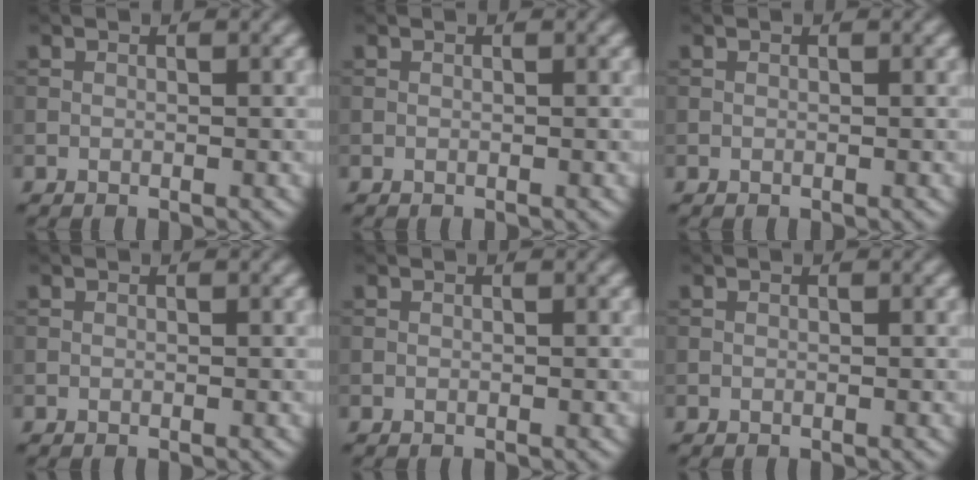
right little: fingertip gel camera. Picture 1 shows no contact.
{"total": 0.0}
{"total": 0.0}
{"total": 0.0}
{"total": 0.0}
{"total": 0.0}